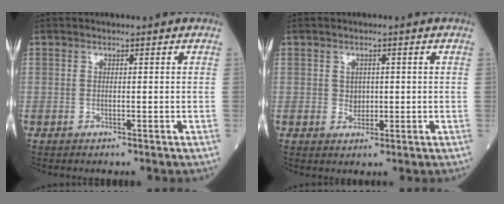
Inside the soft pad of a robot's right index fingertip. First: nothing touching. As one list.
[{"total": 1.8, "force": [0.1, 1.5, 0.9], "torque": [-0.013, 0.000, 0.005]}]